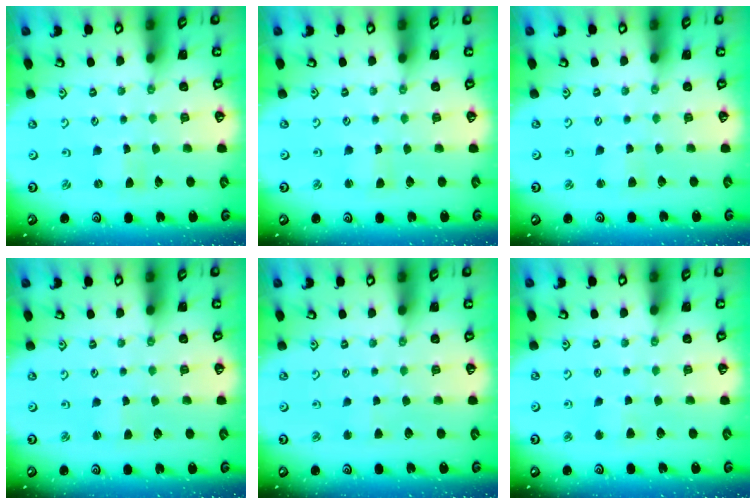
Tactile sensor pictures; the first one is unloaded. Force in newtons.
{"total": 1.7, "press": 1.7, "slide": 0.2}
{"total": 2.8, "press": 2.8, "slide": 0.3}
{"total": 1.8, "press": 1.8, "slide": 0.3}
{"total": 1.5, "press": 1.5, "slide": 0.3}
{"total": 2.5, "press": 2.5, "slide": 0.5}